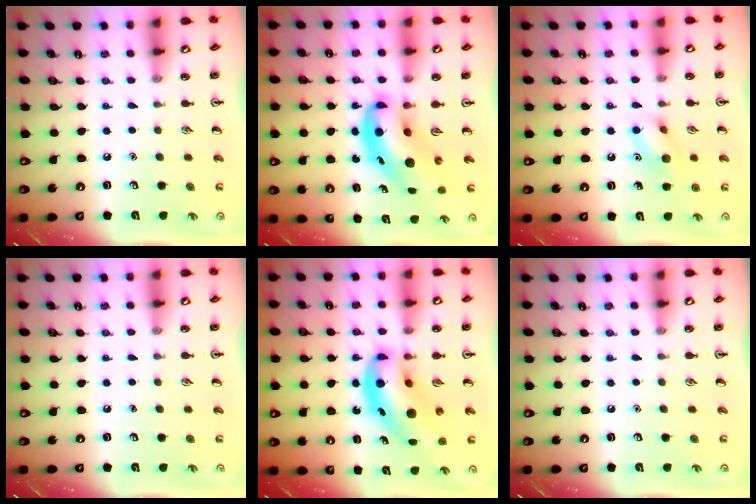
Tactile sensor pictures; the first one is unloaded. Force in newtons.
{"total": 9.1, "press": 8.8, "slide": 2.4}
{"total": 9.5, "press": 9.4, "slide": 1.0}
{"total": 0.0}
{"total": 12.5, "press": 12.0, "slide": 3.4}
{"total": 0.0}